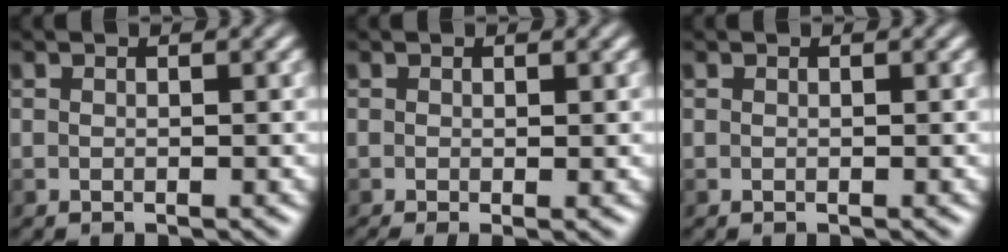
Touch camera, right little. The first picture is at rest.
{"total": 1.5, "force": [-0.4, 0.3, 1.4], "torque": [-0.027, -0.007, -0.006]}
{"total": 0.0}